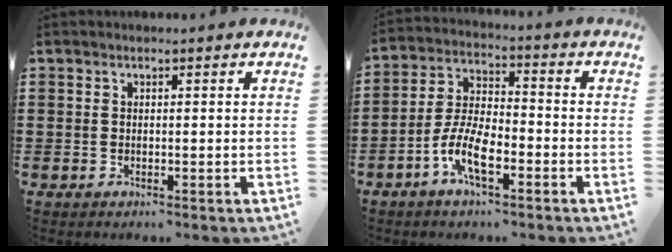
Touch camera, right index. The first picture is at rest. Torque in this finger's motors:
{"motor_torque": [2.14, 0.00, 0.40, 0.12]}